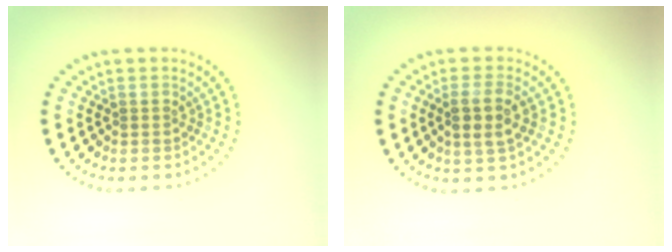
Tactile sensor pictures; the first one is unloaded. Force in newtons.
{"total": 2.6, "press": 2.5, "slide": 0.9}